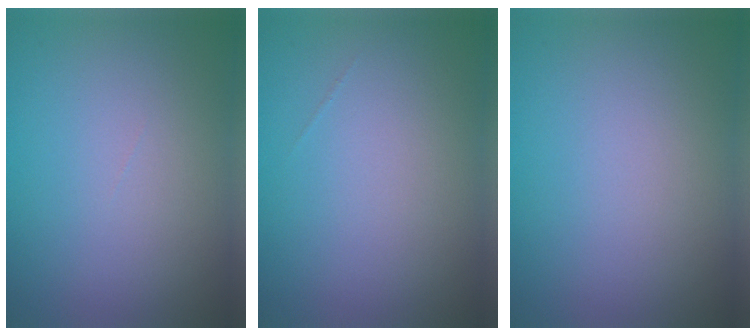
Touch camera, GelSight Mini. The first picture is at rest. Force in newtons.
{"total": 0.0}
{"total": 0.0}